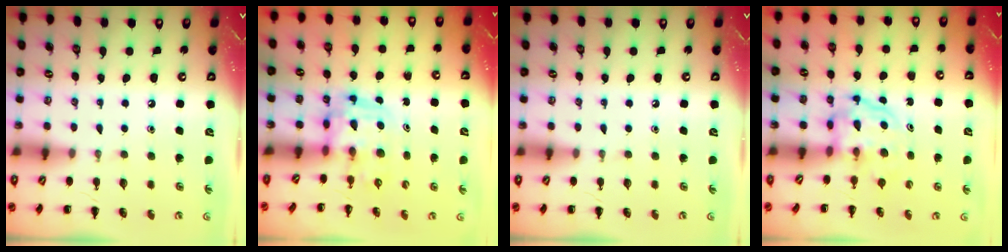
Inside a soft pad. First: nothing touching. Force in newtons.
{"total": 3.6, "press": 3.5, "slide": 0.6}
{"total": 0.0}
{"total": 3.8, "press": 3.8, "slide": 0.2}